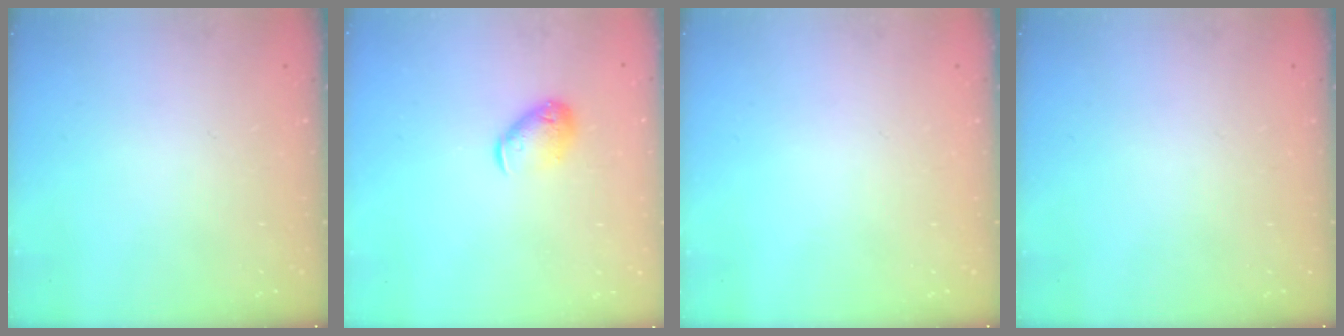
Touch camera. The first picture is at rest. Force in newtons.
{"total": 8.4, "press": 8.3, "slide": 1.4}
{"total": 0.0}
{"total": 0.0}